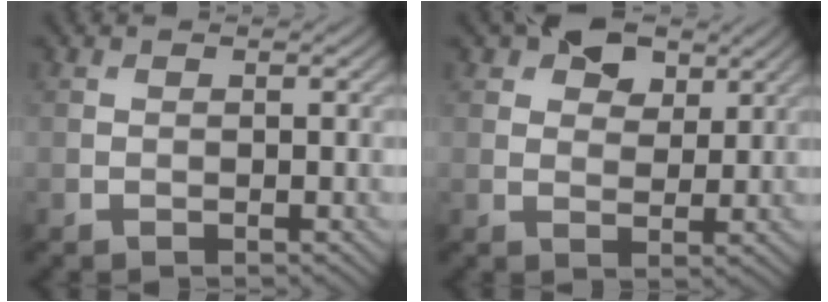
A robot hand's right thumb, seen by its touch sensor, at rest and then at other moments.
{"total": 5.8, "force": [3.4, 3.6, 3.1], "torque": [-0.049, 0.002, 0.053]}